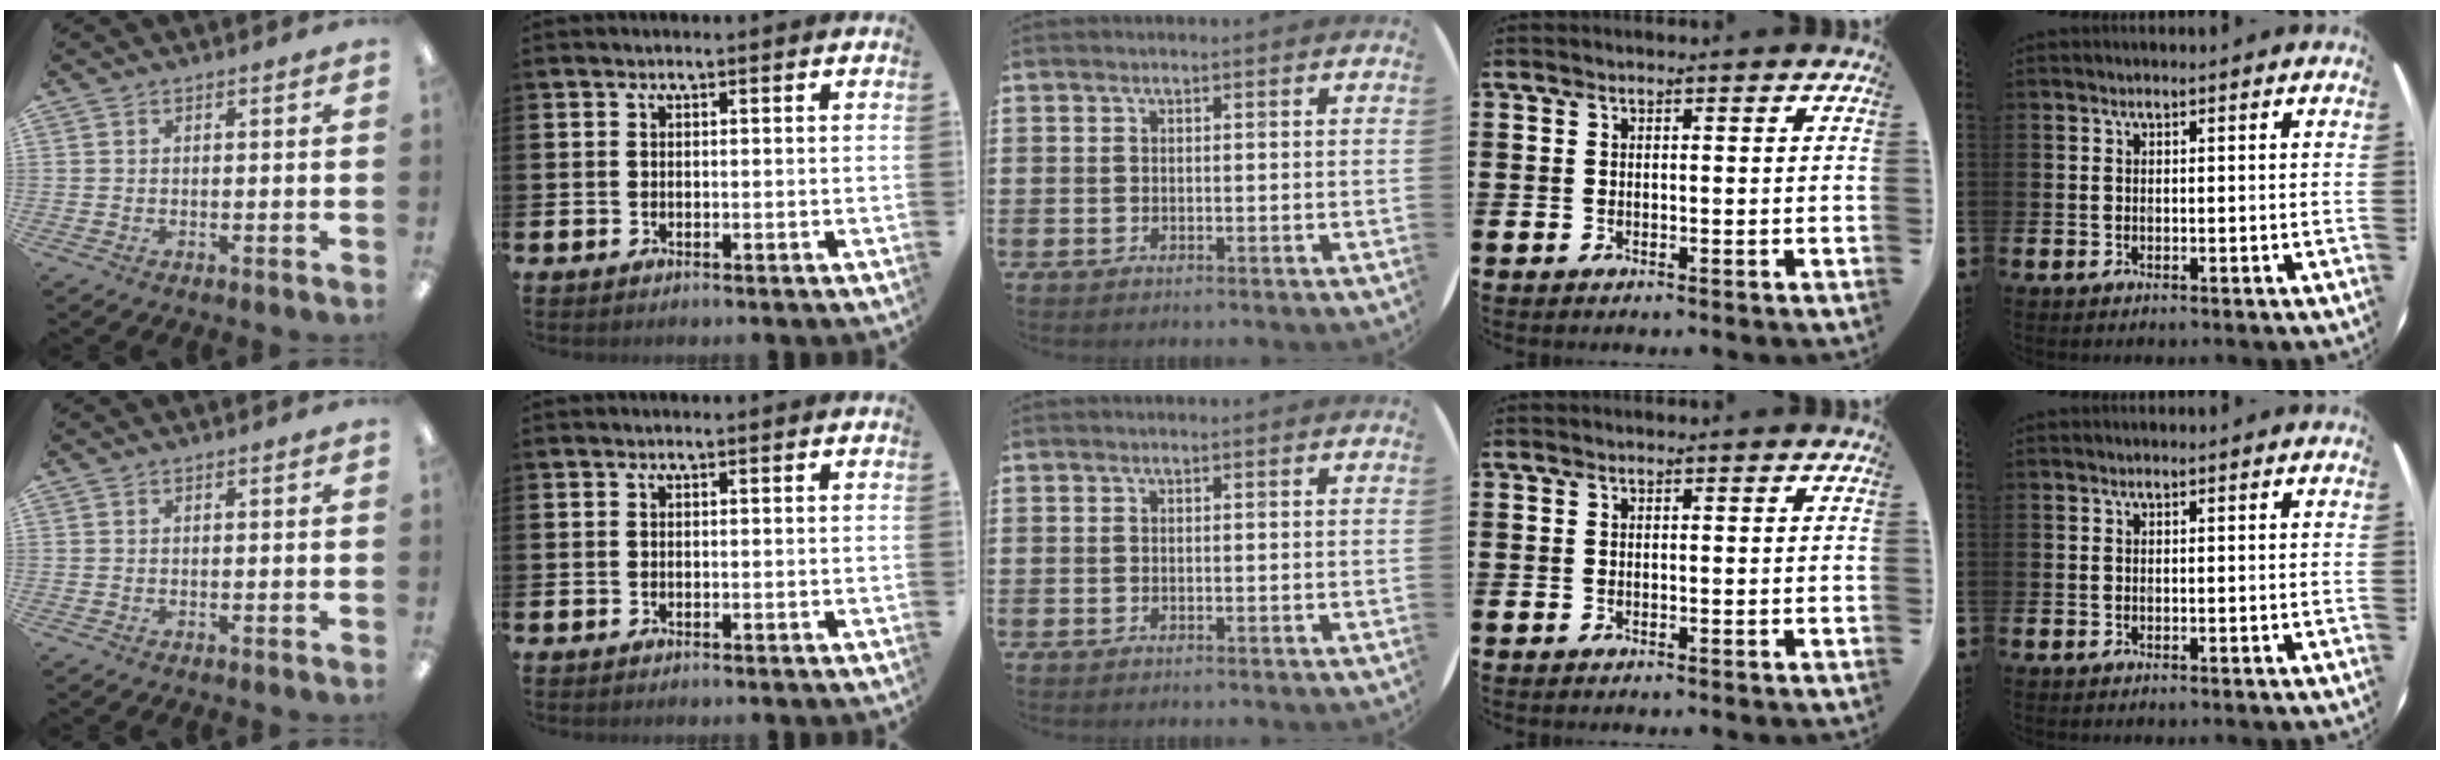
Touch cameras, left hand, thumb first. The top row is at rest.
{}